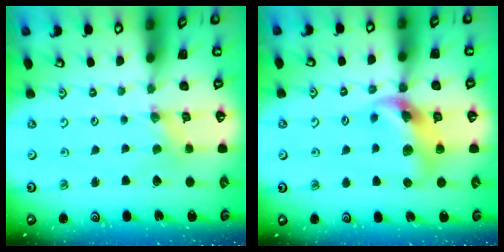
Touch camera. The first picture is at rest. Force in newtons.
{"total": 12.7, "press": 12.5, "slide": 1.9}